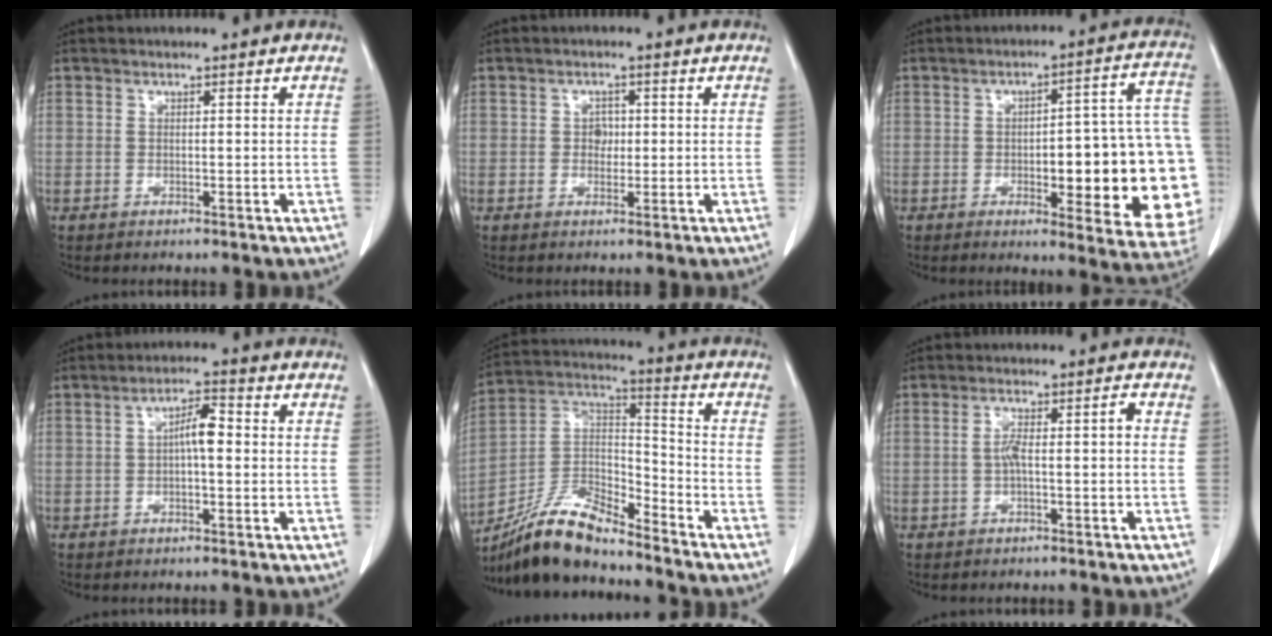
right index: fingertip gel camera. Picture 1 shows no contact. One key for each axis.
{"total": 1.9, "fx": 0.1, "fy": 1.5, "fz": 1.1, "tx": -0.015, "ty": 0.003, "tz": 0.001}
{"total": 21.5, "fx": -3.3, "fy": 5.0, "fz": 20.7, "tx": -0.178, "ty": 0.031, "tz": -0.023}
{"total": 4.2, "fx": 0.0, "fy": 1.1, "fz": 4.1, "tx": -0.071, "ty": 0.014, "tz": -0.002}
{"total": 13.7, "fx": -12.2, "fy": 2.7, "fz": 5.5, "tx": -0.106, "ty": 0.016, "tz": -0.231}
{"total": 3.8, "fx": -0.5, "fy": 0.5, "fz": 3.8, "tx": -0.072, "ty": 0.017, "tz": -0.005}